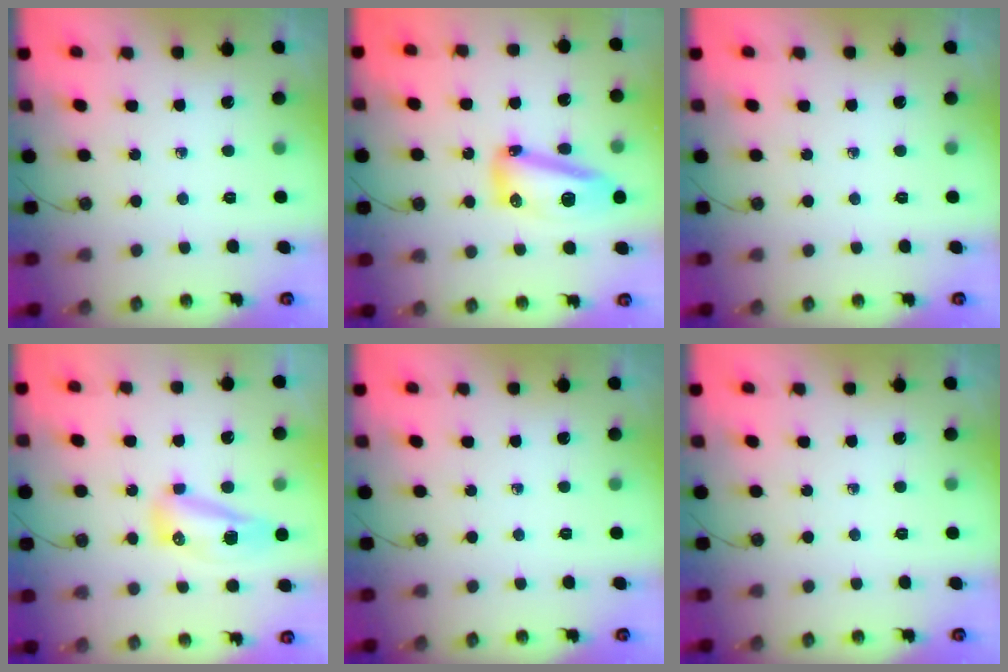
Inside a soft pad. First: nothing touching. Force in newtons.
{"total": 13.0, "press": 12.9, "slide": 1.7}
{"total": 0.0}
{"total": 8.5, "press": 8.4, "slide": 1.1}
{"total": 0.0}
{"total": 0.0}